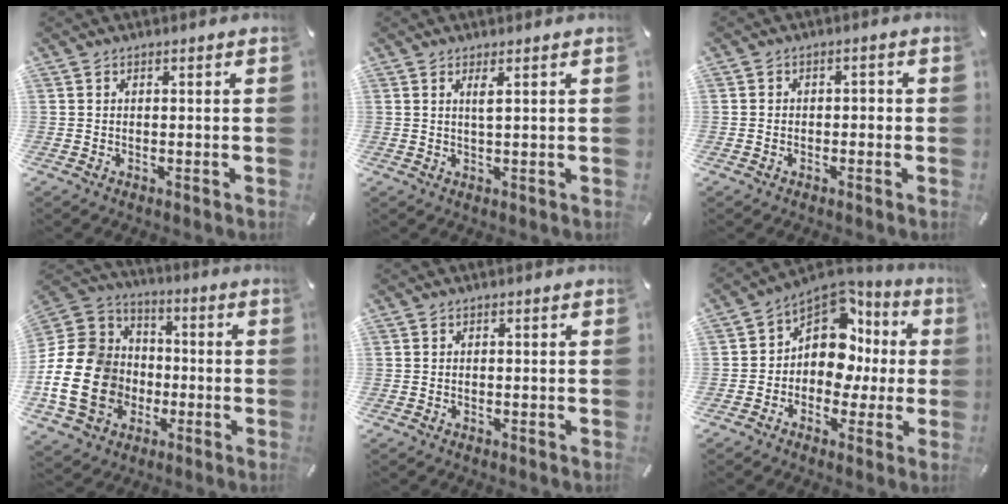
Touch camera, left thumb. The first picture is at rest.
{"total": 1.8, "force": [0.9, 0.0, 1.5], "torque": [-0.035, -0.001, 0.015]}
{"total": 1.7, "force": [-0.9, 1.3, 0.5], "torque": [-0.012, 0.009, -0.021]}
{"total": 21.1, "force": [-5.2, 17.6, 10.3], "torque": [-0.222, 0.028, -0.086]}
{"total": 0.0}
{"total": 13.2, "force": [2.6, 10.1, 8.0], "torque": [-0.141, -0.022, 0.046]}